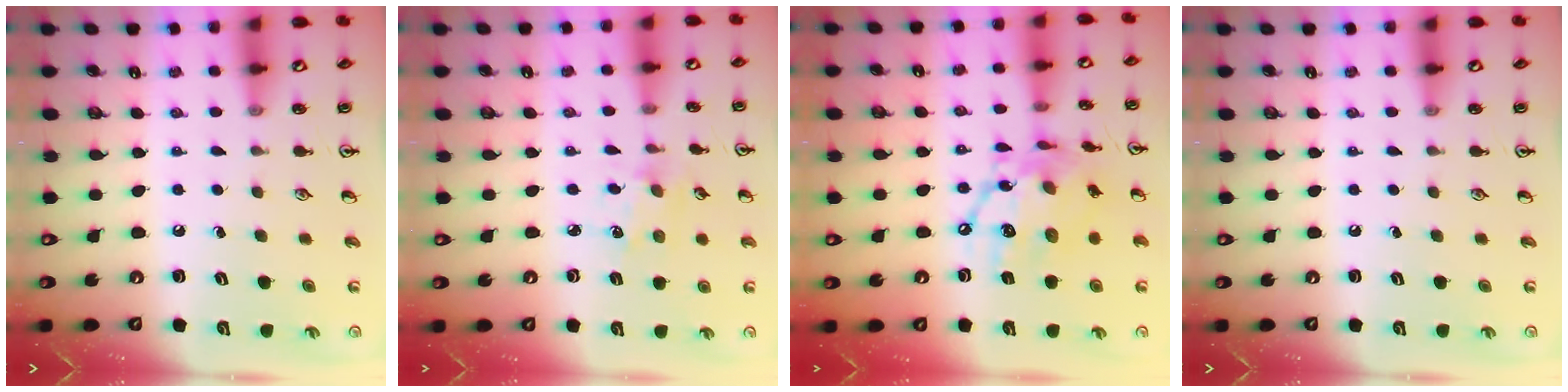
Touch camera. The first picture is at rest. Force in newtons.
{"total": 2.1, "press": 2.1, "slide": 0.0}
{"total": 15.3, "press": 15.2, "slide": 1.3}
{"total": 0.0}